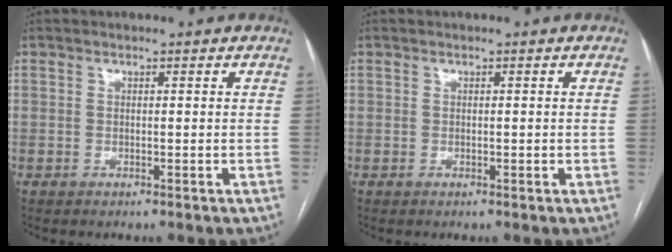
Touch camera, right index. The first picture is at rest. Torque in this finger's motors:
{"motor_torque": [-0.27, 0.20, 0.04, 0.00]}